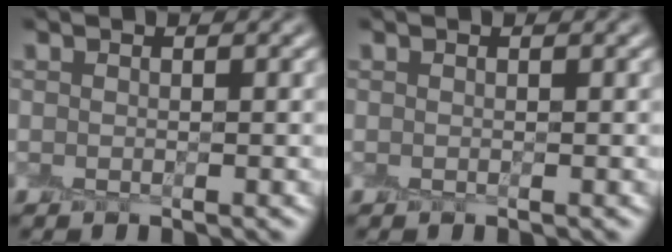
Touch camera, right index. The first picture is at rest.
{"total": 0.0}